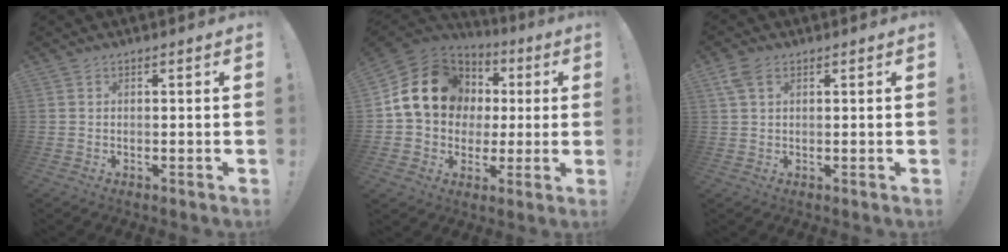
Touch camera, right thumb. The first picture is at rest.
{"total": 18.8, "force": [4.4, 15.3, 10.0], "torque": [-0.152, -0.003, 0.104]}
{"total": 4.4, "force": [2.1, 2.5, 3.0], "torque": [-0.067, 0.004, 0.043]}